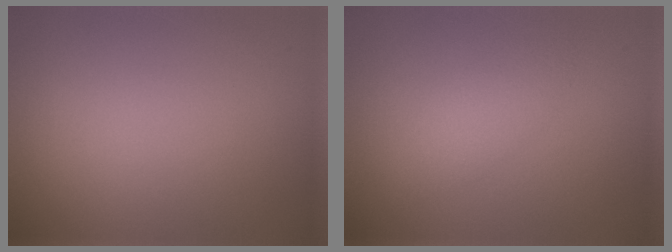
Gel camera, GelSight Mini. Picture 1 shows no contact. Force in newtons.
{"total": 1.8, "press": 1.8, "slide": 0.2}